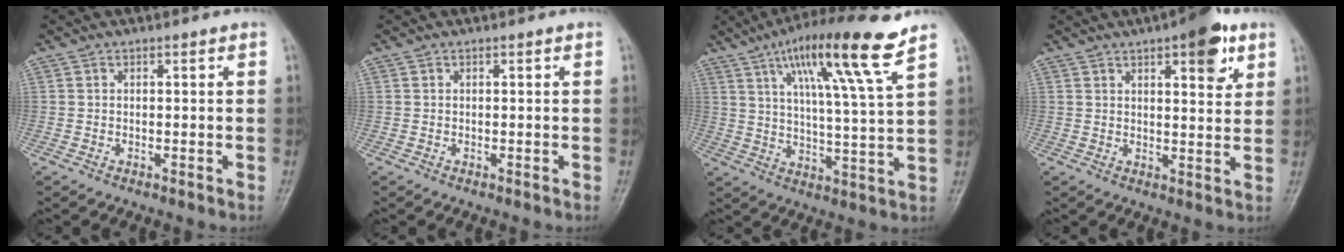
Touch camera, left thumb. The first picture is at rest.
{"total": 0.0}
{"total": 16.0, "force": [9.5, 0.6, 12.8], "torque": [-0.211, -0.037, 0.153]}
{"total": 9.1, "force": [4.8, 3.2, 7.1], "torque": [-0.076, -0.018, 0.060]}